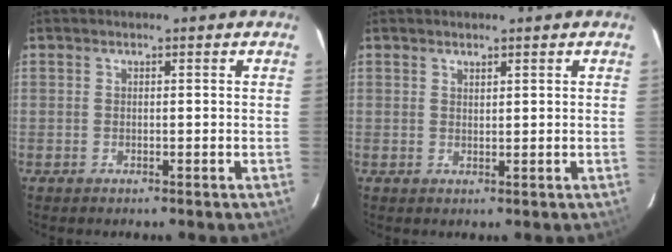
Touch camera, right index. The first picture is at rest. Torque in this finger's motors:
{"motor_torque": [-0.26, 0.20, -0.05, 0.00]}